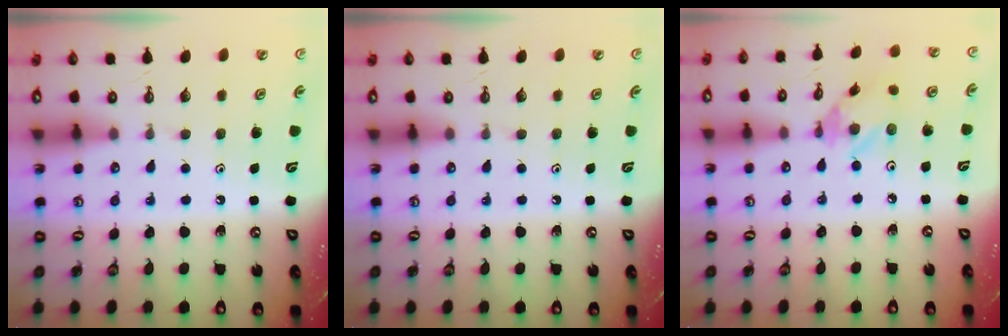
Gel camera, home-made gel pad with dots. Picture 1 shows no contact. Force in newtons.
{"total": 0.0}
{"total": 4.8, "press": 4.8, "slide": 0.2}